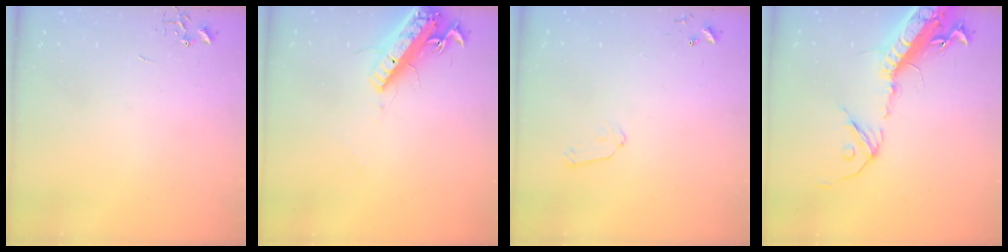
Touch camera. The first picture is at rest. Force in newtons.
{"total": 17.2, "press": 16.8, "slide": 3.6}
{"total": 6.5, "press": 6.4, "slide": 1.0}
{"total": 21.7, "press": 21.1, "slide": 5.1}